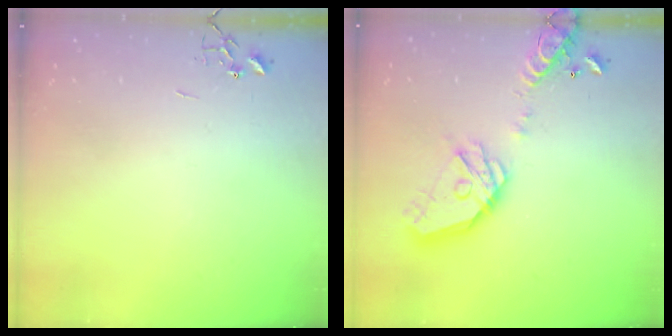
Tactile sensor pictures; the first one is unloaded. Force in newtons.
{"total": 19.0, "press": 18.9, "slide": 2.0}